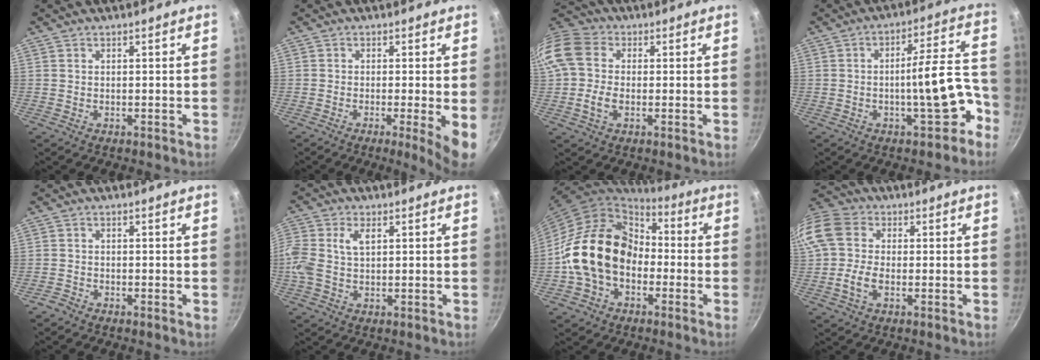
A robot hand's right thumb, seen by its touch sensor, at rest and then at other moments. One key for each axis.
{"total": 6.1, "fx": -1.2, "fy": 0.5, "fz": 5.9, "tx": -0.082, "ty": -0.008, "tz": -0.019}
{"total": 11.7, "fx": -0.5, "fy": 8.9, "fz": 7.5, "tx": -0.151, "ty": 0.020, "tz": -0.024}
{"total": 12.1, "fx": -5.2, "fy": 3.9, "fz": 10.2, "tx": -0.107, "ty": 0.063, "tz": -0.069}
{"total": 1.1, "fx": -1.0, "fy": 0.2, "fz": 0.4, "tx": -0.017, "ty": 0.006, "tz": -0.029}
{"total": 6.8, "fx": 1.0, "fy": 4.0, "fz": 5.4, "tx": -0.116, "ty": 0.014, "tz": 0.013}
{"total": 18.7, "fx": -2.7, "fy": 14.1, "fz": 12.0, "tx": -0.186, "ty": 0.054, "tz": -0.059}
{"total": 11.8, "fx": -0.9, "fy": 8.8, "fz": 7.9, "tx": -0.163, "ty": 0.024, "tz": -0.031}